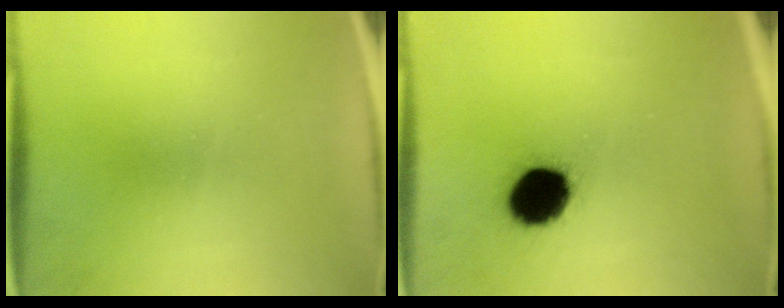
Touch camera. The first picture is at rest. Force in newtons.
{"total": 13.6}